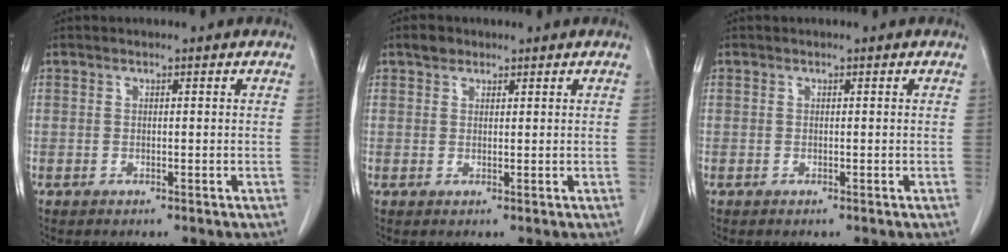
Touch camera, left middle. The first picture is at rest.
{"total": 1.7, "force": [1.2, 1.1, 0.4], "torque": [-0.009, 0.004, 0.020]}
{"total": 0.0}